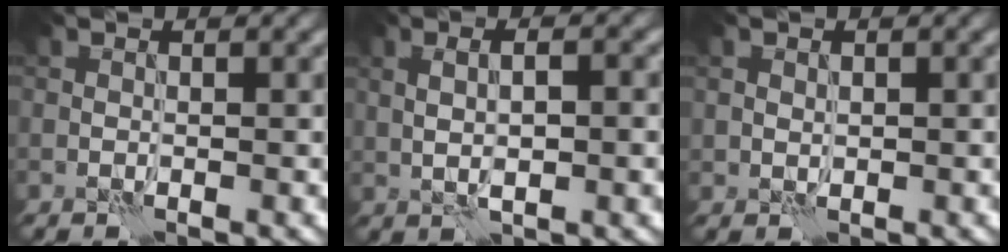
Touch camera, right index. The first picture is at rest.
{"total": 4.3, "force": [0.6, 1.4, 4.0], "torque": [-0.055, 0.009, 0.006]}
{"total": 0.8, "force": [0.4, 0.7, 0.3], "torque": [-0.007, -0.002, 0.009]}